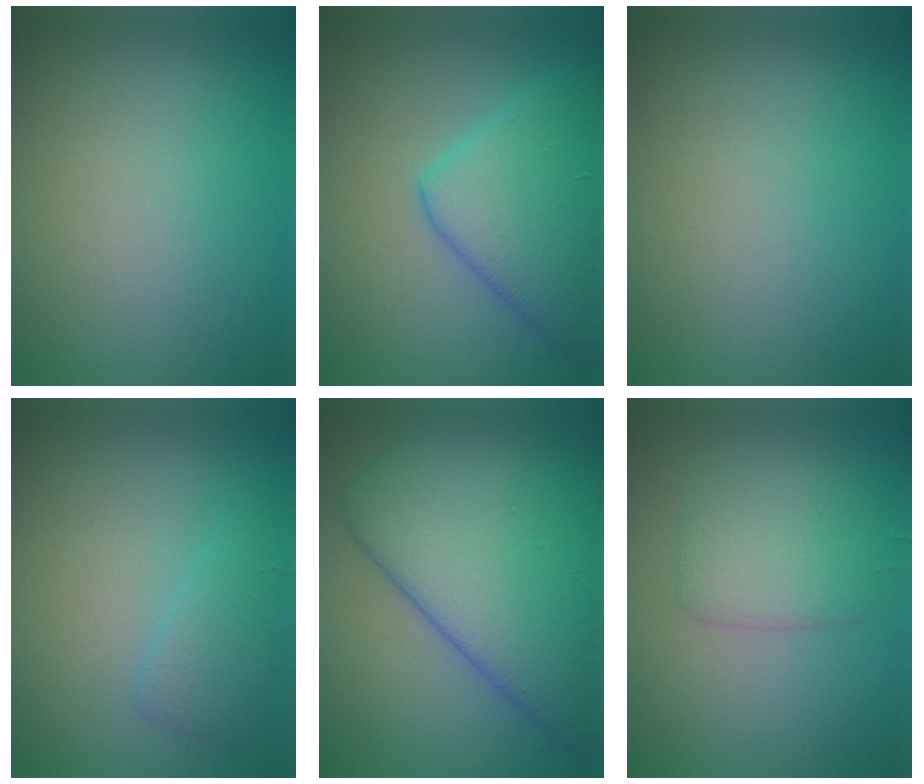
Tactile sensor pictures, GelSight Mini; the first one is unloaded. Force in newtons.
{"total": 6.6, "press": 6.6, "slide": 0.3}
{"total": 0.0}
{"total": 1.9, "press": 1.9, "slide": 0.2}
{"total": 12.2, "press": 12.2, "slide": 0.5}
{"total": 2.9, "press": 2.9, "slide": 0.0}